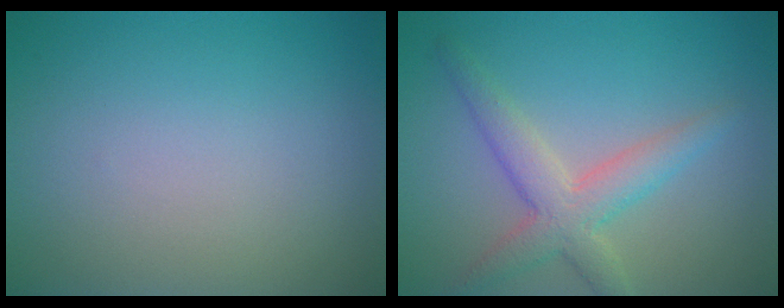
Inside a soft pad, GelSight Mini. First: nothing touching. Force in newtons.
{"total": 4.0, "press": 4.0, "slide": 0.3}